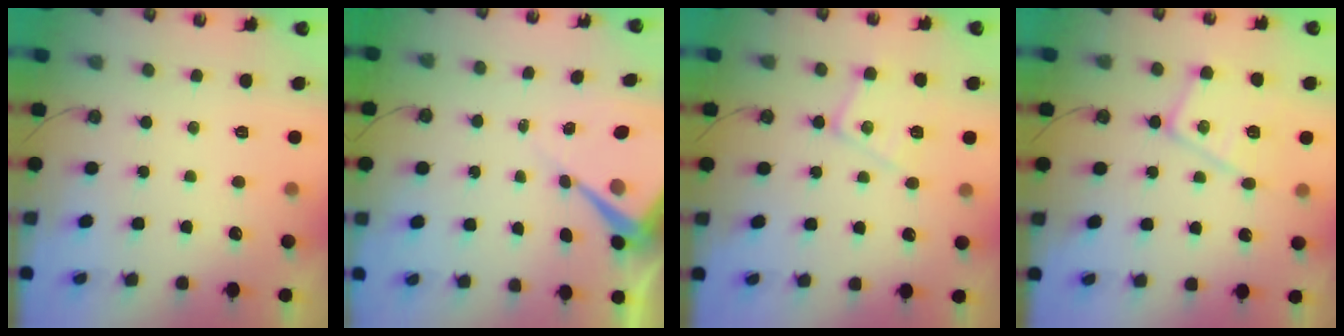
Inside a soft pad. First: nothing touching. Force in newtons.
{"total": 8.3, "press": 8.3, "slide": 0.6}
{"total": 11.4, "press": 11.4, "slide": 0.6}
{"total": 15.0, "press": 14.9, "slide": 1.4}